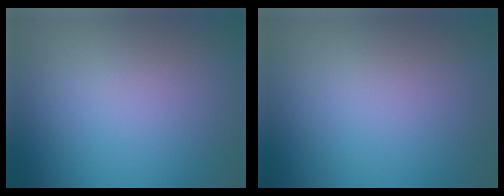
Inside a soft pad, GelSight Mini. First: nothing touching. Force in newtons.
{"total": 0.0}